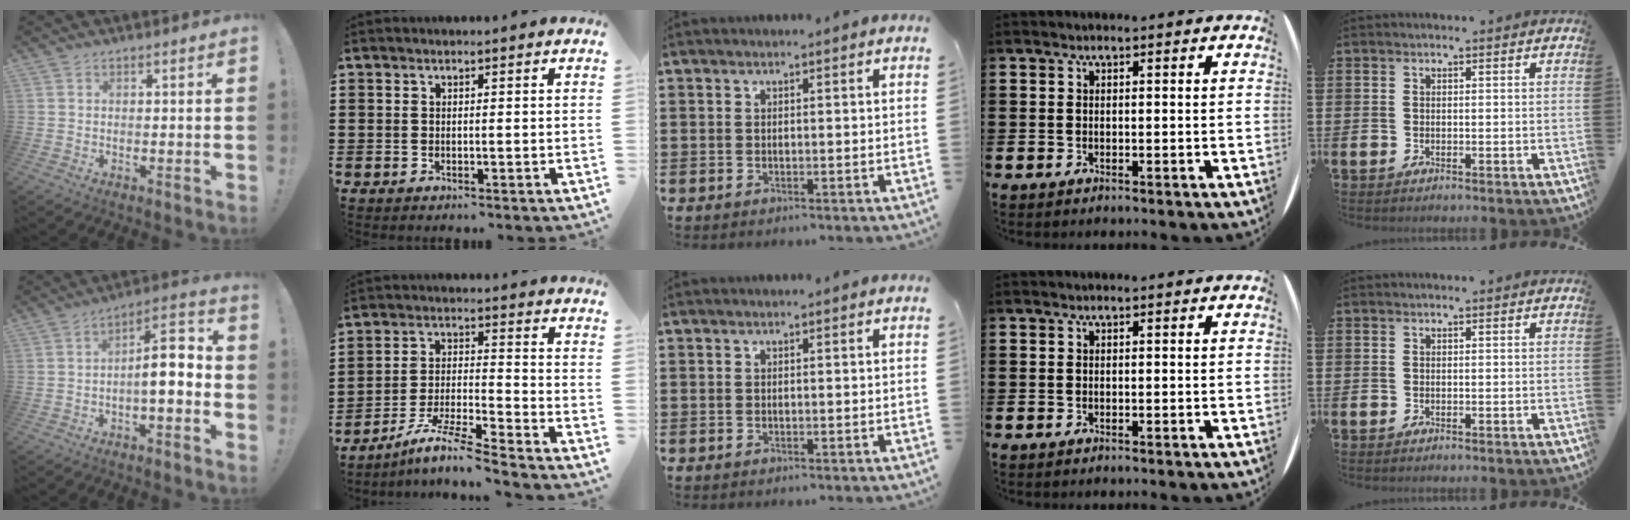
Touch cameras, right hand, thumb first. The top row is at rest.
{"thumb": {"total": 9.8, "force": [-2.4, 3.2, 9.0], "torque": [-0.140, 0.013, -0.042]}, "index": {"total": 7.8, "force": [-6.6, -0.4, 4.1], "torque": [-0.092, -0.011, -0.132]}}